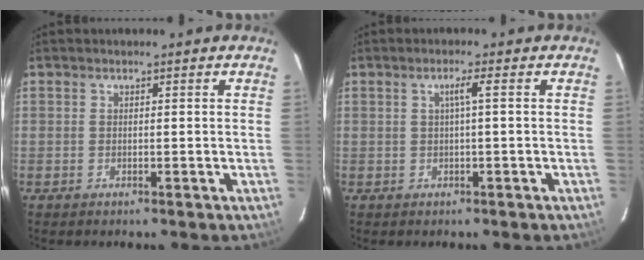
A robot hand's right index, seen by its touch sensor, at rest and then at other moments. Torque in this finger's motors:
{"motor_torque": [0.24, 0.02, 0.16, 0.05]}